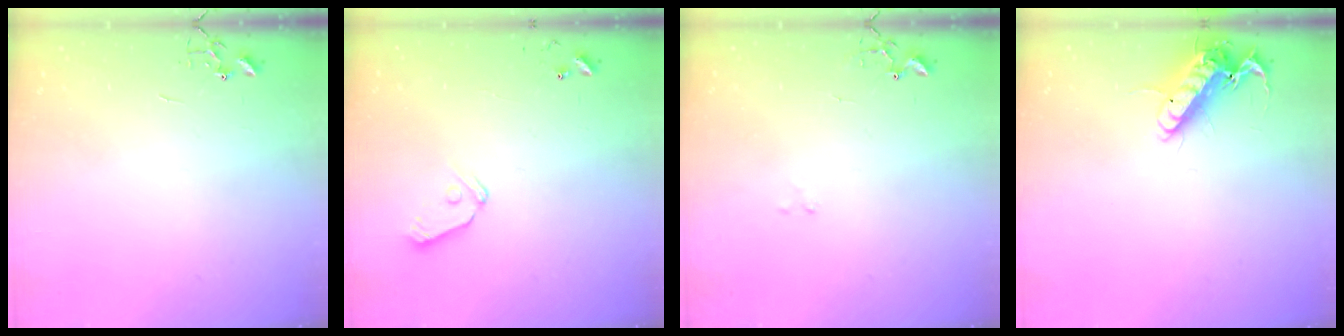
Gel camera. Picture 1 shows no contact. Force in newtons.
{"total": 7.1, "press": 7.1, "slide": 0.5}
{"total": 8.6, "press": 8.5, "slide": 0.7}
{"total": 14.3, "press": 14.2, "slide": 1.9}